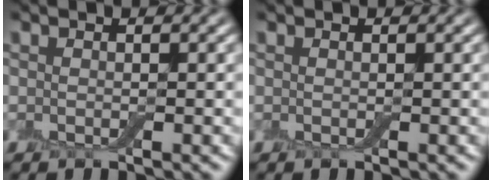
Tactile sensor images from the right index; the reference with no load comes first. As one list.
[{"total": 0.0}]